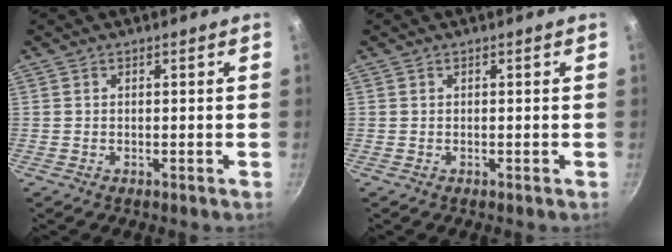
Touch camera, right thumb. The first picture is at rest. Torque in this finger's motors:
{"motor_torque": [0.06, 0.06, -0.01, 0.00, 0.02]}